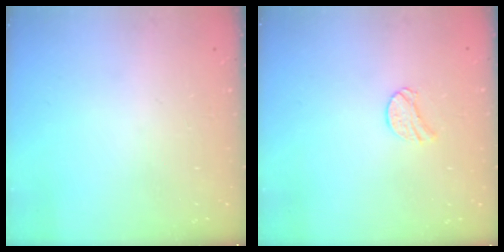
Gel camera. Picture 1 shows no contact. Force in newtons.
{"total": 8.2, "press": 8.1, "slide": 0.7}